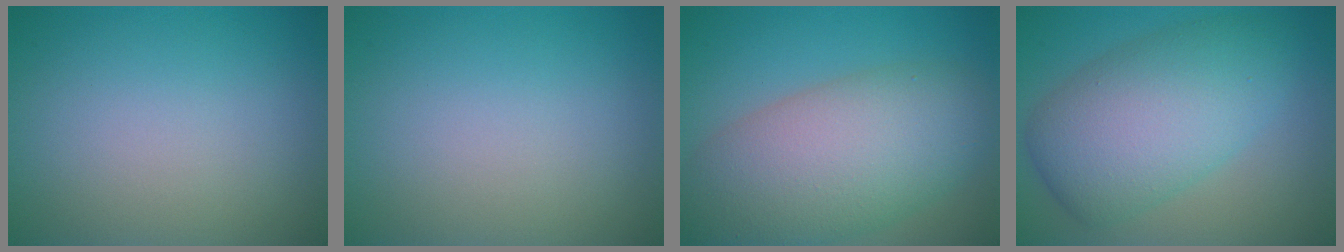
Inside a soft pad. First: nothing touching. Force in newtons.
{"total": 0.0}
{"total": 9.9, "press": 9.9, "slide": 0.5}
{"total": 8.3, "press": 8.3, "slide": 0.2}